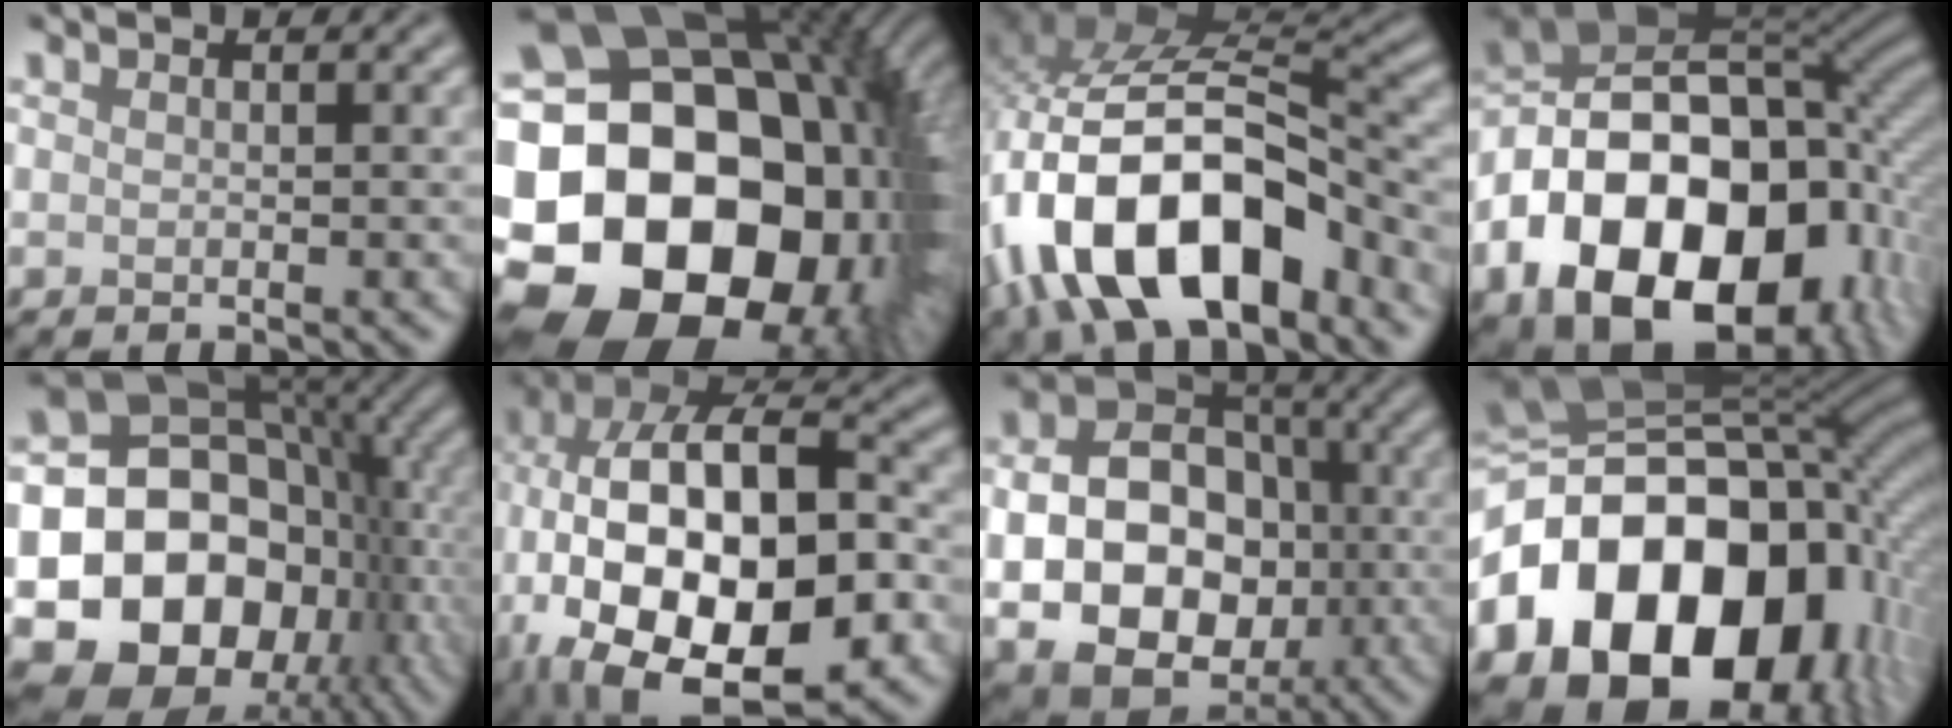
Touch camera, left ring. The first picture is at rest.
{"total": 24.7, "force": [-4.4, 19.5, 14.6], "torque": [-0.250, -0.027, -0.104]}
{"total": 14.3, "force": [-6.2, 7.2, 10.7], "torque": [-0.193, -0.002, -0.107]}
{"total": 20.2, "force": [-6.9, 13.8, 13.0], "torque": [-0.254, -0.027, -0.098]}
{"total": 16.4, "force": [-4.5, 12.8, 9.2], "torque": [-0.152, -0.005, -0.082]}
{"total": 19.1, "force": [-4.4, 10.4, 15.4], "torque": [-0.259, 0.013, -0.055]}
{"total": 14.3, "force": [-2.3, 11.2, 8.5], "torque": [-0.133, -0.031, -0.039]}
{"total": 20.1, "force": [-5.0, 14.9, 12.5], "torque": [-0.253, -0.021, -0.075]}